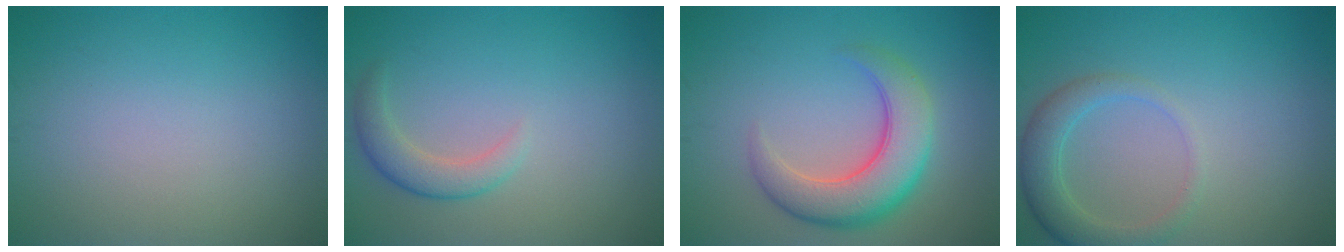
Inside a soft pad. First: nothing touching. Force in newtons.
{"total": 2.5, "press": 2.5, "slide": 0.3}
{"total": 6.4, "press": 6.4, "slide": 0.3}
{"total": 3.3, "press": 3.3, "slide": 0.4}